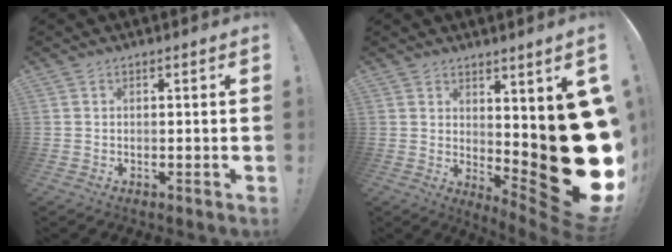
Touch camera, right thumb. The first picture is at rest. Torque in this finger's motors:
{"motor_torque": [1.00, 4.01, 2.77, 0.00, 0.67]}